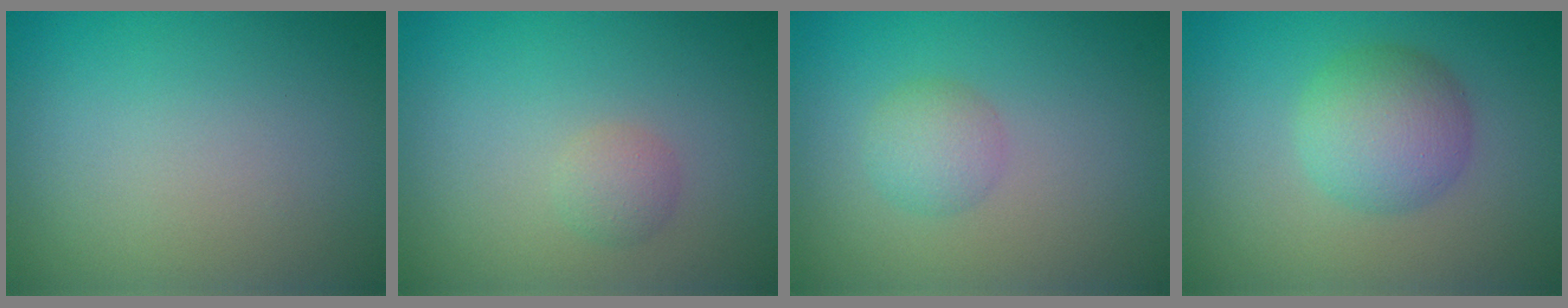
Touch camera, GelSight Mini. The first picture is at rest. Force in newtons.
{"total": 1.3, "press": 1.3, "slide": 0.0}
{"total": 2.0, "press": 2.0, "slide": 0.2}
{"total": 4.2, "press": 4.2, "slide": 0.1}